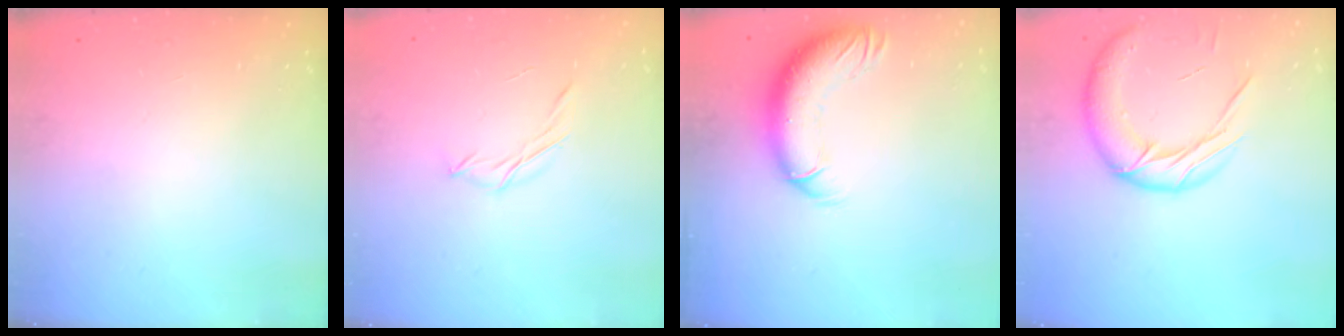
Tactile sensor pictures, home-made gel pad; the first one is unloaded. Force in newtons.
{"total": 4.7, "press": 4.6, "slide": 1.0}
{"total": 13.0, "press": 12.6, "slide": 3.4}
{"total": 15.9, "press": 15.7, "slide": 1.9}